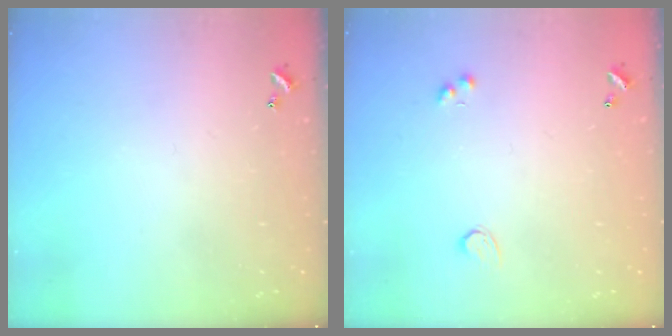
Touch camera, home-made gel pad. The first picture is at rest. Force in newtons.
{"total": 2.1, "press": 1.6, "slide": 1.3}